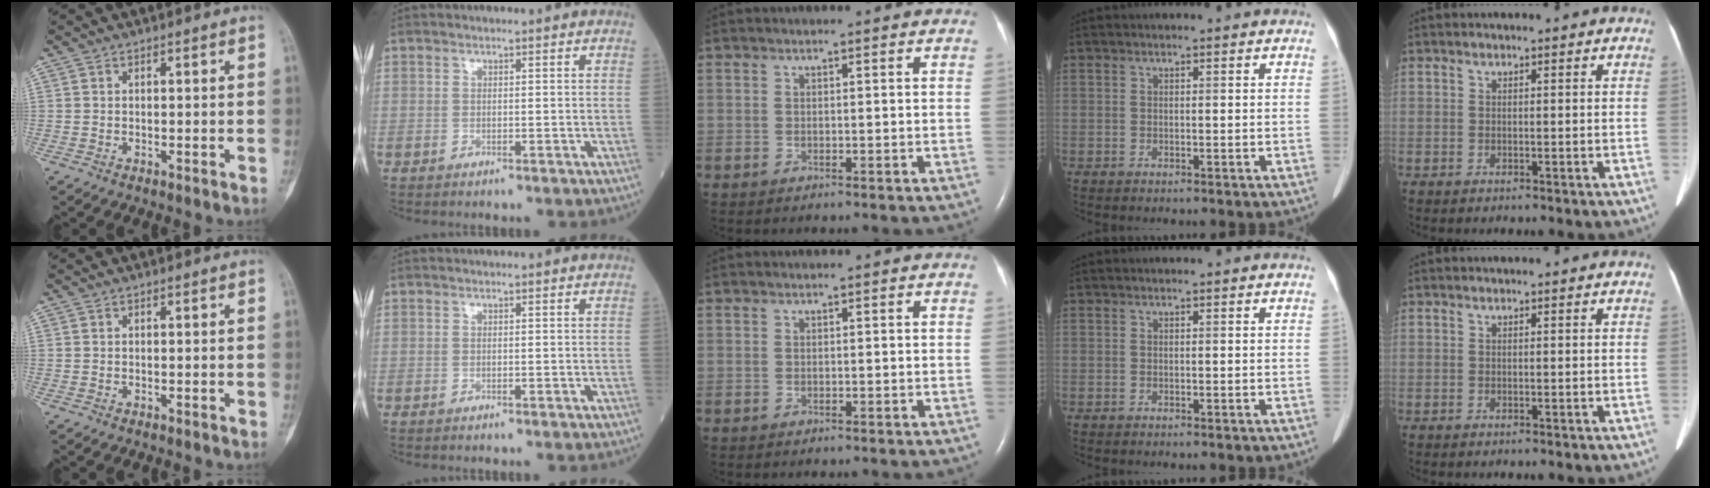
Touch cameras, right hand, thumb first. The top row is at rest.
{}